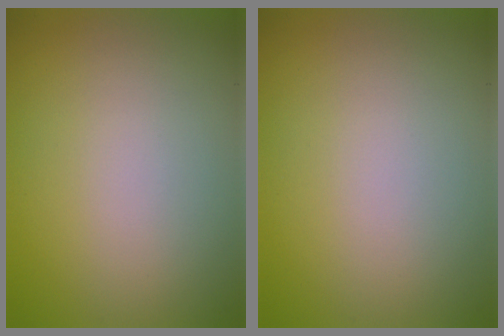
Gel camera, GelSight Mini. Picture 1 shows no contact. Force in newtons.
{"total": 0.0}